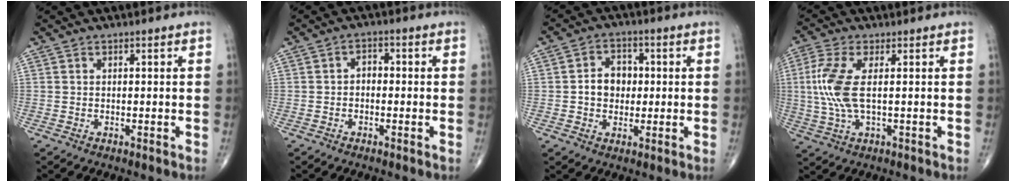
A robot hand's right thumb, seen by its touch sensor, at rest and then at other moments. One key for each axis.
{"total": 2.4, "fx": -0.3, "fy": 1.7, "fz": 1.7, "tx": -0.014, "ty": 0.013, "tz": -0.013}
{"total": 6.4, "fx": 0.0, "fy": 5.1, "fz": 3.7, "tx": -0.034, "ty": 0.013, "tz": -0.004}
{"total": 8.6, "fx": 0.8, "fy": 3.0, "fz": 8.0, "tx": -0.212, "ty": 0.001, "tz": 0.015}